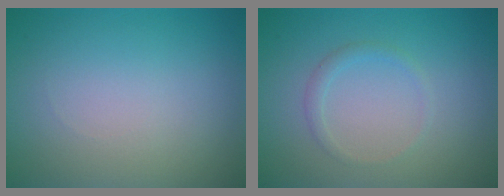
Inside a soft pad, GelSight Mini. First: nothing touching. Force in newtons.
{"total": 1.1, "press": 1.1, "slide": 0.1}